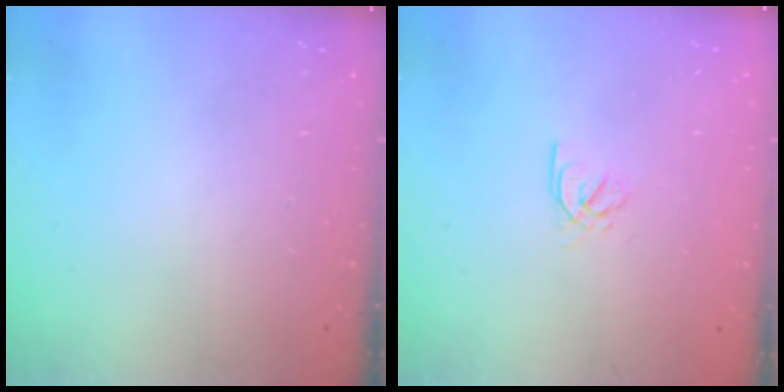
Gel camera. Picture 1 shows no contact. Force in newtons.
{"total": 2.2, "press": 2.2, "slide": 0.4}